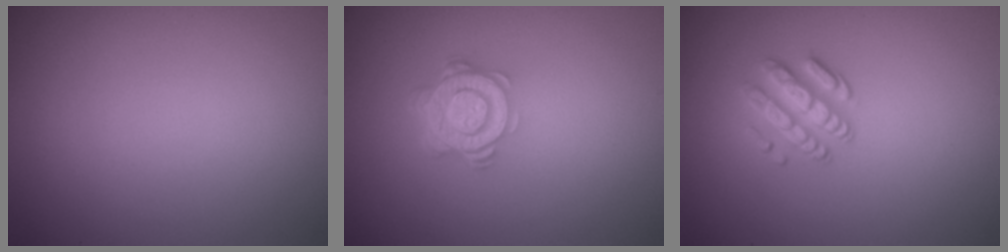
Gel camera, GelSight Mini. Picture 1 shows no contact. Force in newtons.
{"total": 4.5, "press": 3.2, "slide": 3.1}
{"total": 2.7, "press": 2.4, "slide": 1.2}